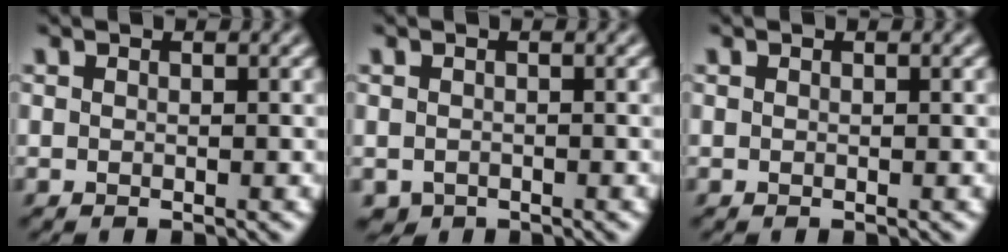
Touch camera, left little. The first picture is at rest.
{"total": 0.8, "force": [-0.5, 0.7, 0.1], "torque": [-0.002, 0.002, -0.010]}
{"total": 0.0}